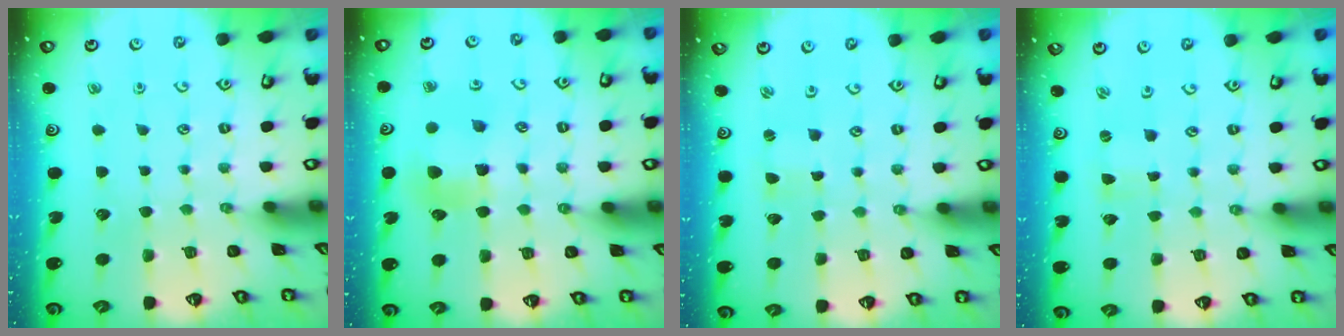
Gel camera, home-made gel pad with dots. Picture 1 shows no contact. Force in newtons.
{"total": 7.5, "press": 7.5, "slide": 0.7}
{"total": 1.0, "press": 1.0, "slide": 0.2}
{"total": 0.0}